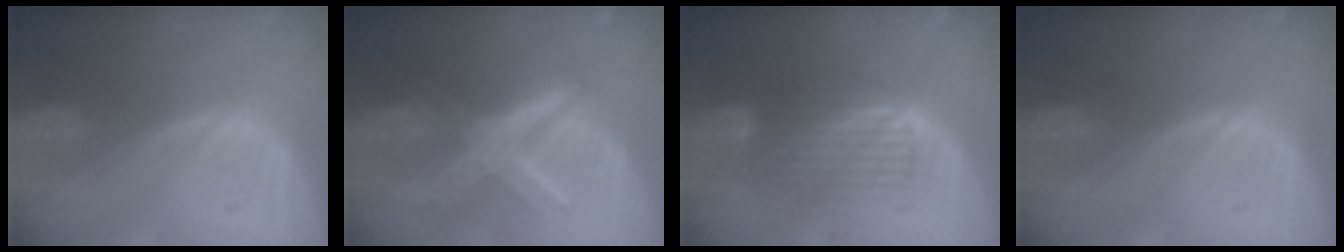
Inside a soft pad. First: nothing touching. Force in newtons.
{"total": 8.7, "press": 8.6, "slide": 0.8}
{"total": 7.4, "press": 6.8, "slide": 2.9}
{"total": 0.0}